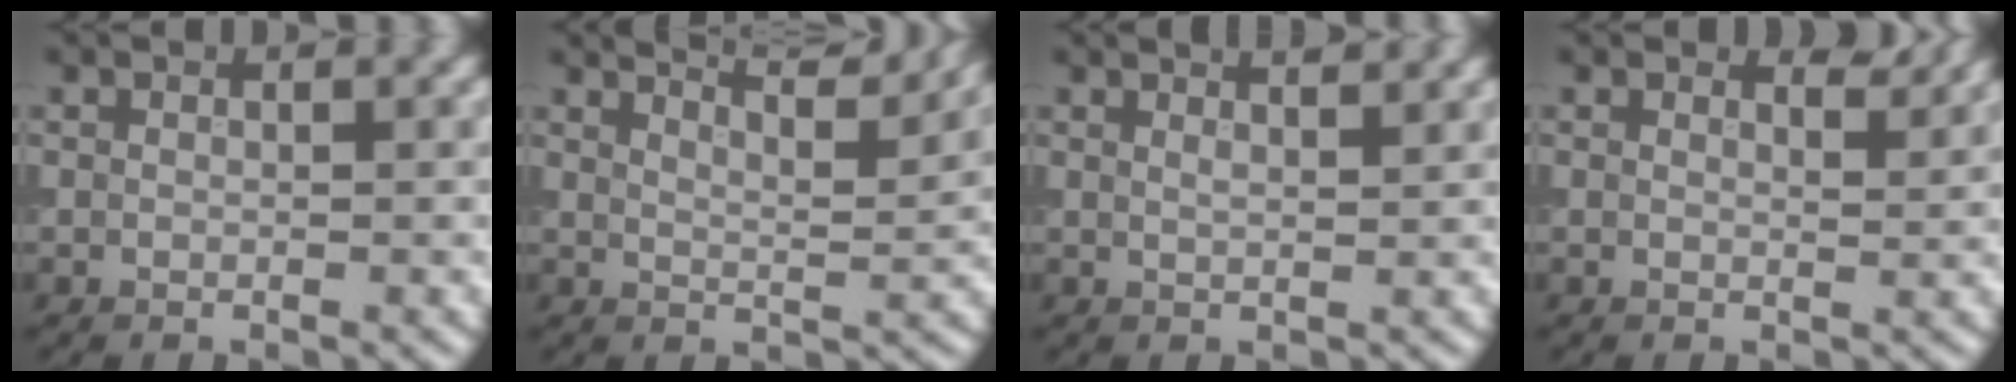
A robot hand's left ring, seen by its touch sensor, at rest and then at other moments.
{"total": 8.0, "force": [6.7, 1.8, 4.1], "torque": [-0.034, 0.028, 0.053]}
{"total": 4.4, "force": [3.1, 1.8, 2.5], "torque": [-0.013, 0.036, 0.011]}
{"total": 1.7, "force": [1.6, 0.2, 0.5], "torque": [-0.008, -0.005, 0.015]}